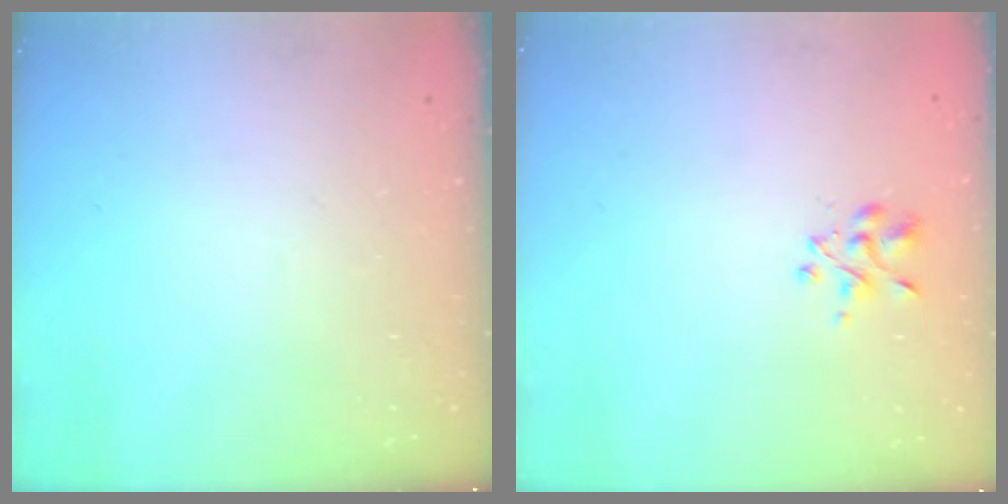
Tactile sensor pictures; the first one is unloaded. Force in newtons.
{"total": 2.1, "press": 1.8, "slide": 0.9}